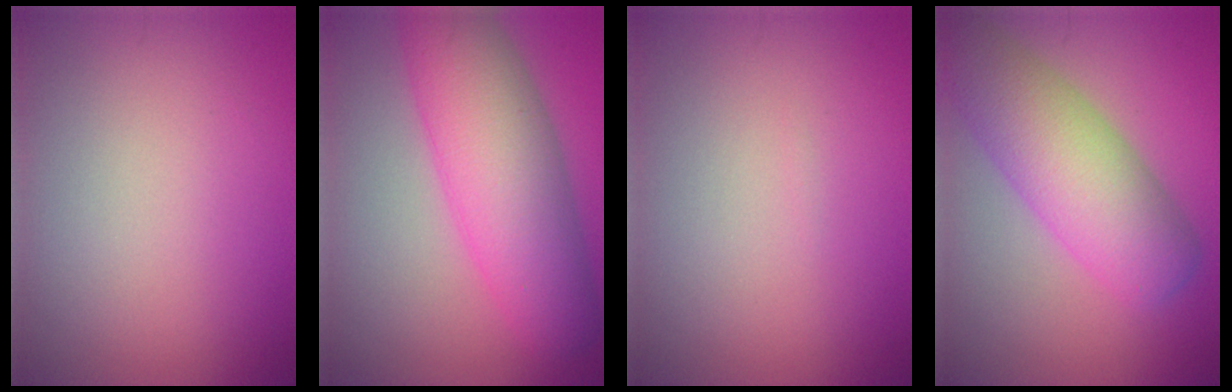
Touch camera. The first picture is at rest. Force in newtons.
{"total": 9.2, "press": 9.2, "slide": 0.1}
{"total": 0.0}
{"total": 8.3, "press": 8.3, "slide": 0.3}